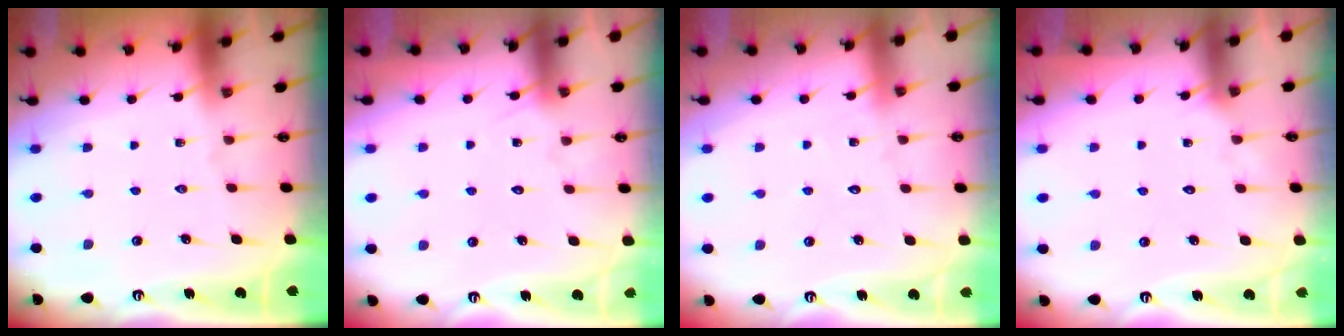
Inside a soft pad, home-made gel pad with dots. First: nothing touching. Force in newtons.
{"total": 7.1, "press": 7.1, "slide": 0.4}
{"total": 4.2, "press": 4.2, "slide": 0.5}
{"total": 1.9, "press": 1.9, "slide": 0.1}